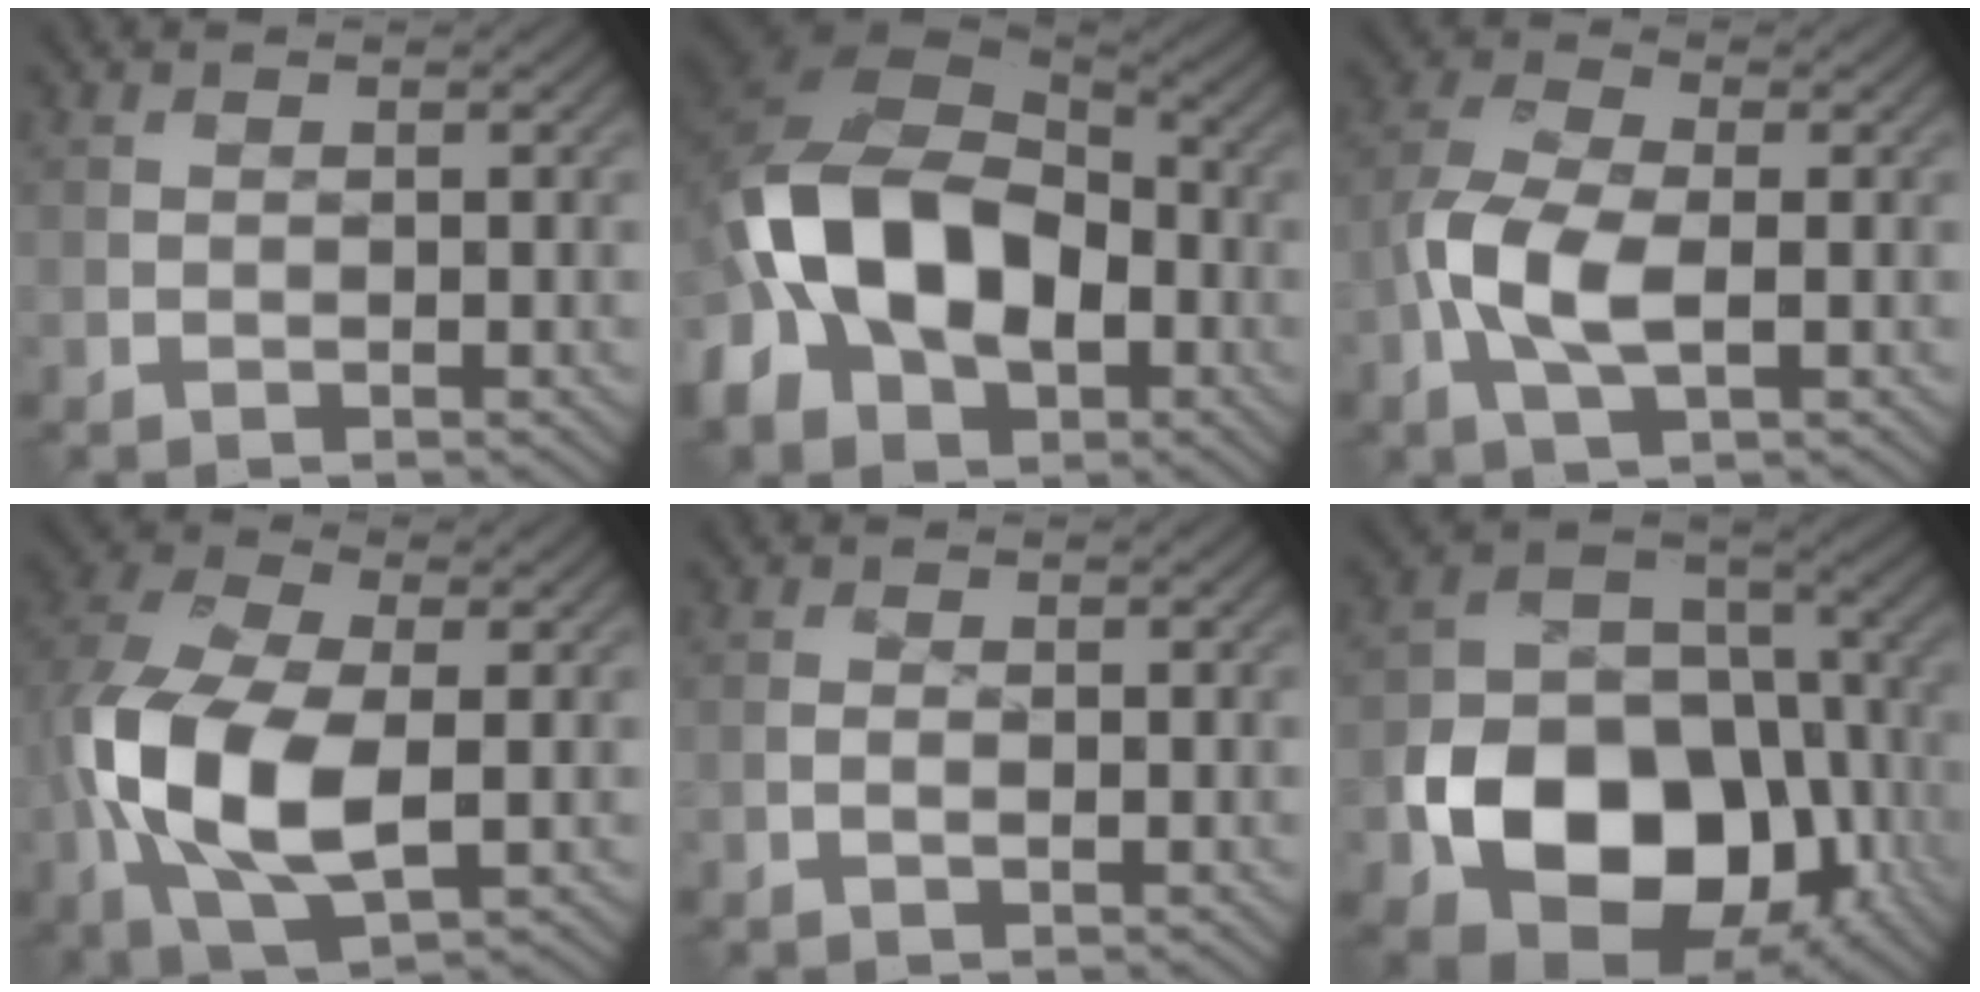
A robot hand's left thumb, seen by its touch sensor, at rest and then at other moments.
{"total": 16.2, "force": [-3.9, 11.1, 11.1], "torque": [-0.238, -0.016, -0.081]}
{"total": 7.5, "force": [-1.7, 3.6, 6.4], "torque": [-0.152, 0.008, -0.041]}
{"total": 13.5, "force": [-1.8, 7.7, 11.0], "torque": [-0.269, -0.006, -0.037]}
{"total": 0.9, "force": [-0.4, 0.4, 0.8], "torque": [-0.016, 0.004, -0.008]}
{"total": 16.0, "force": [-5.5, 11.5, 9.6], "torque": [-0.169, -0.044, -0.098]}